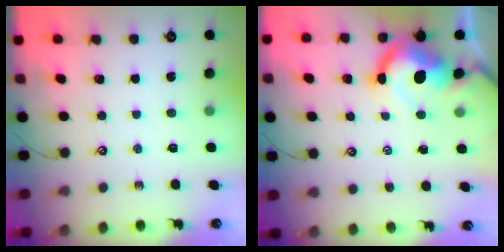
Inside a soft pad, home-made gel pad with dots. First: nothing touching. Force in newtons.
{"total": 10.1, "press": 10.0, "slide": 1.3}